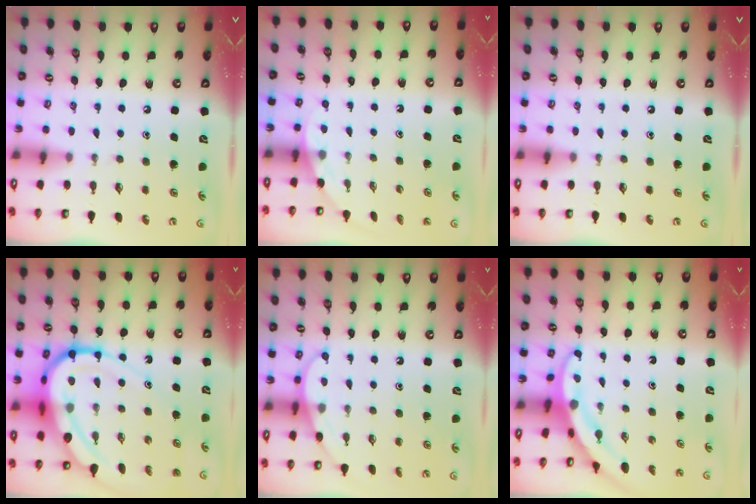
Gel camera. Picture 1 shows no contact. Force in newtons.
{"total": 1.8, "press": 1.8, "slide": 0.1}
{"total": 0.0}
{"total": 19.2, "press": 19.0, "slide": 2.1}
{"total": 4.6, "press": 4.5, "slide": 0.4}
{"total": 3.2, "press": 3.1, "slide": 0.3}